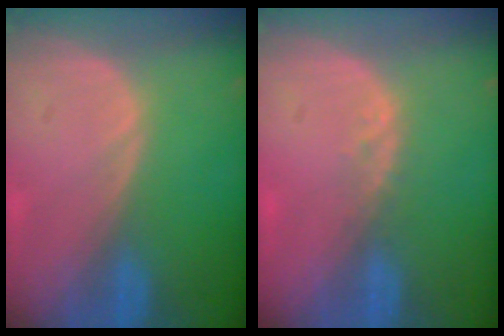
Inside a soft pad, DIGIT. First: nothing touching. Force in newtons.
{"total": 1.8, "press": 1.5, "slide": 1.0}